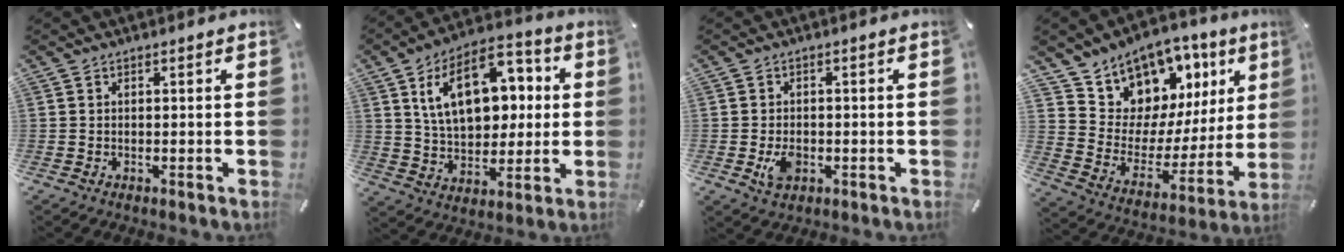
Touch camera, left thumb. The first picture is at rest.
{"total": 18.7, "force": [5.7, 12.2, 12.9], "torque": [-0.216, -0.004, 0.099]}
{"total": 4.6, "force": [-1.1, 3.3, 3.1], "torque": [-0.057, -0.002, -0.021]}
{"total": 10.8, "force": [8.7, 6.3, -0.9], "torque": [0.002, -0.112, 0.159]}